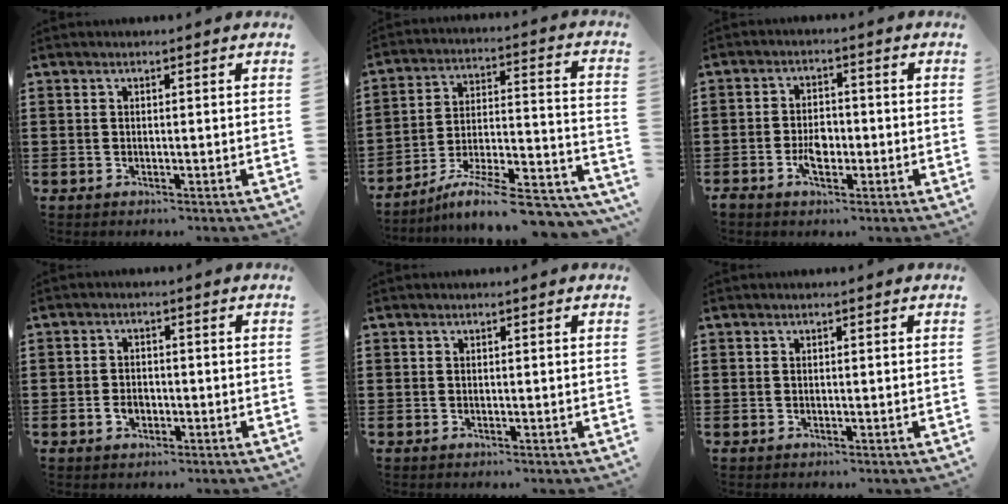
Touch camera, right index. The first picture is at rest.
{"total": 10.2, "force": [-8.3, 1.0, 5.9], "torque": [-0.084, 0.013, -0.159]}
{"total": 3.8, "force": [-1.2, 2.3, 2.8], "torque": [-0.060, 0.002, -0.024]}
{"total": 2.3, "force": [-0.8, 1.7, 1.3], "torque": [-0.028, 0.001, -0.017]}
{"total": 0.0}
{"total": 0.0}